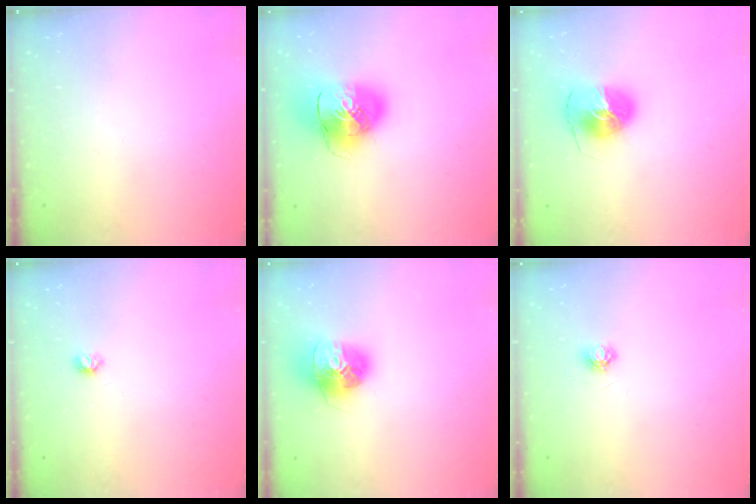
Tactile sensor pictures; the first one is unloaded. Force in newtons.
{"total": 13.9, "press": 13.7, "slide": 2.4}
{"total": 8.3, "press": 8.2, "slide": 0.9}
{"total": 3.9, "press": 3.8, "slide": 0.7}
{"total": 16.4, "press": 16.3, "slide": 1.8}
{"total": 4.5, "press": 4.5, "slide": 0.5}